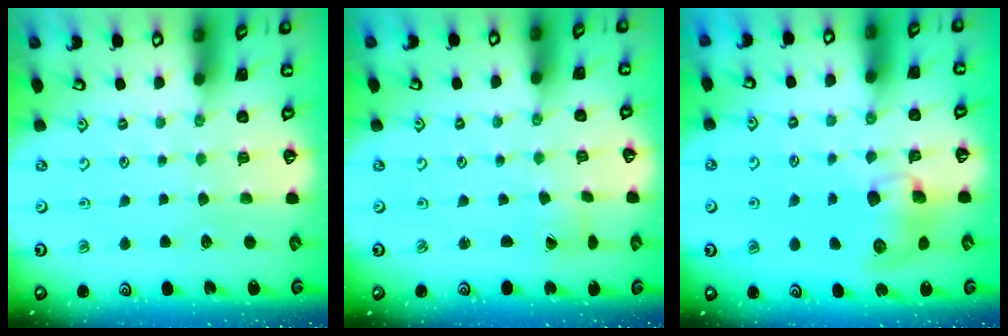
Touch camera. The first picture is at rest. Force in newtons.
{"total": 0.0}
{"total": 9.4, "press": 9.3, "slide": 1.1}